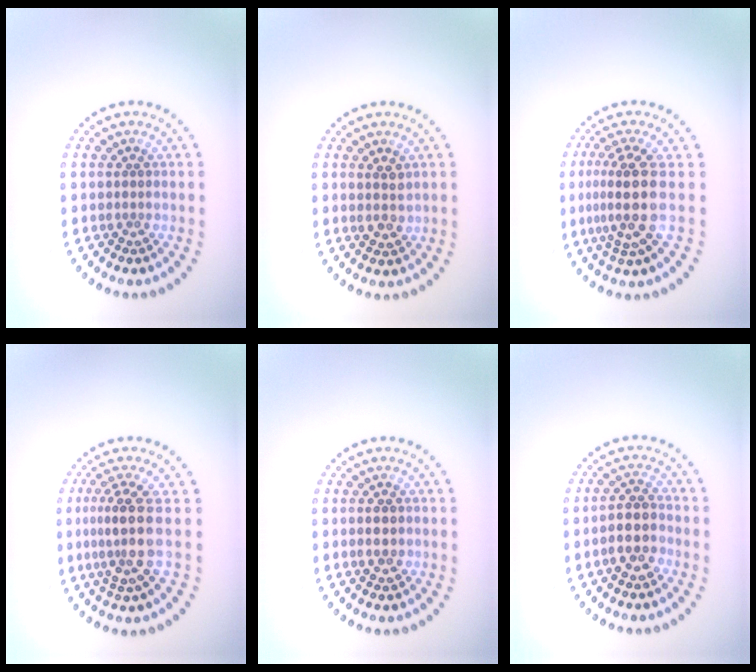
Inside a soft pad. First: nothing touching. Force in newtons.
{"total": 1.8, "press": 1.7, "slide": 0.6}
{"total": 4.3, "press": 3.4, "slide": 2.7}
{"total": 3.7, "press": 2.9, "slide": 2.3}
{"total": 2.0, "press": 2.0, "slide": 0.1}
{"total": 3.0, "press": 2.8, "slide": 1.1}